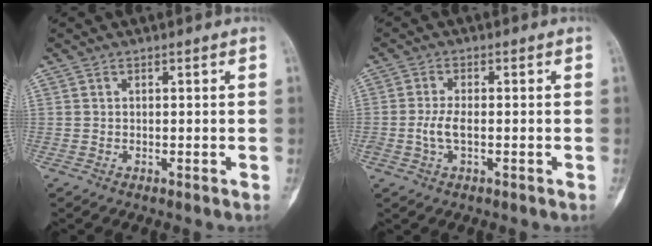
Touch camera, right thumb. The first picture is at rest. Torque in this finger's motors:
{"motor_torque": [0.21, -0.02, 0.56, 0.15, 0.04]}